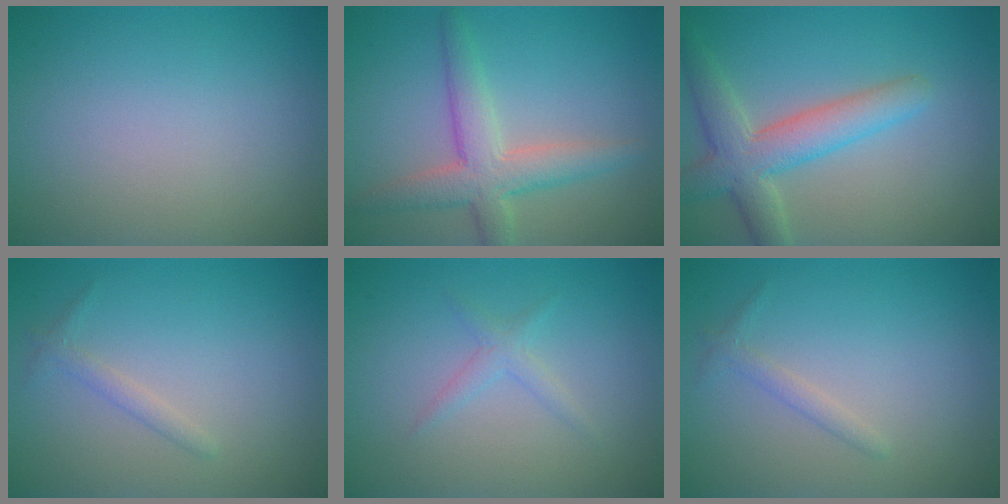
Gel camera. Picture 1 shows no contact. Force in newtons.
{"total": 4.6, "press": 4.6, "slide": 0.4}
{"total": 5.1, "press": 5.1, "slide": 0.5}
{"total": 1.1, "press": 1.1, "slide": 0.1}
{"total": 1.3, "press": 1.3, "slide": 0.0}
{"total": 1.1, "press": 1.1, "slide": 0.1}